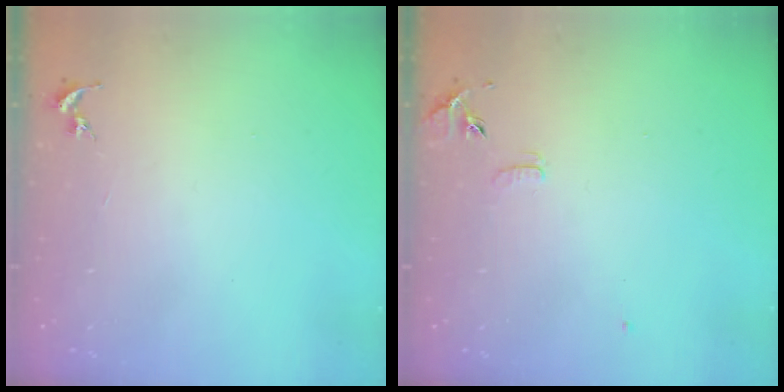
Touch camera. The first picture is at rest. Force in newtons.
{"total": 6.9, "press": 6.9, "slide": 0.6}